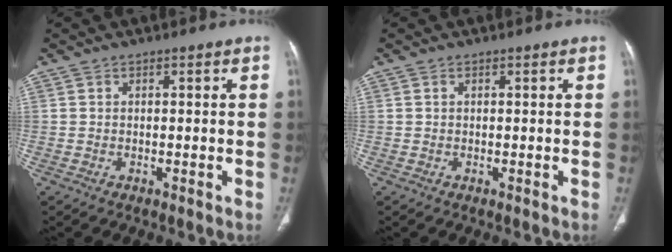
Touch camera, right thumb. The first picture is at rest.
{"total": 0.0}